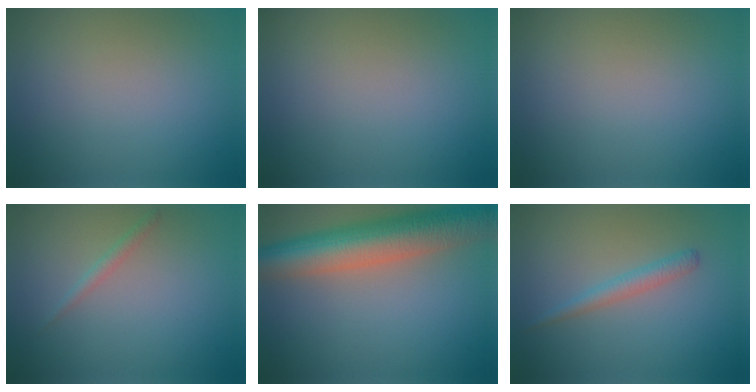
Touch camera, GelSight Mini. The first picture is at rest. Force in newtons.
{"total": 0.0}
{"total": 0.0}
{"total": 1.0, "press": 1.0, "slide": 0.1}
{"total": 9.3, "press": 9.2, "slide": 0.6}
{"total": 1.8, "press": 1.8, "slide": 0.0}